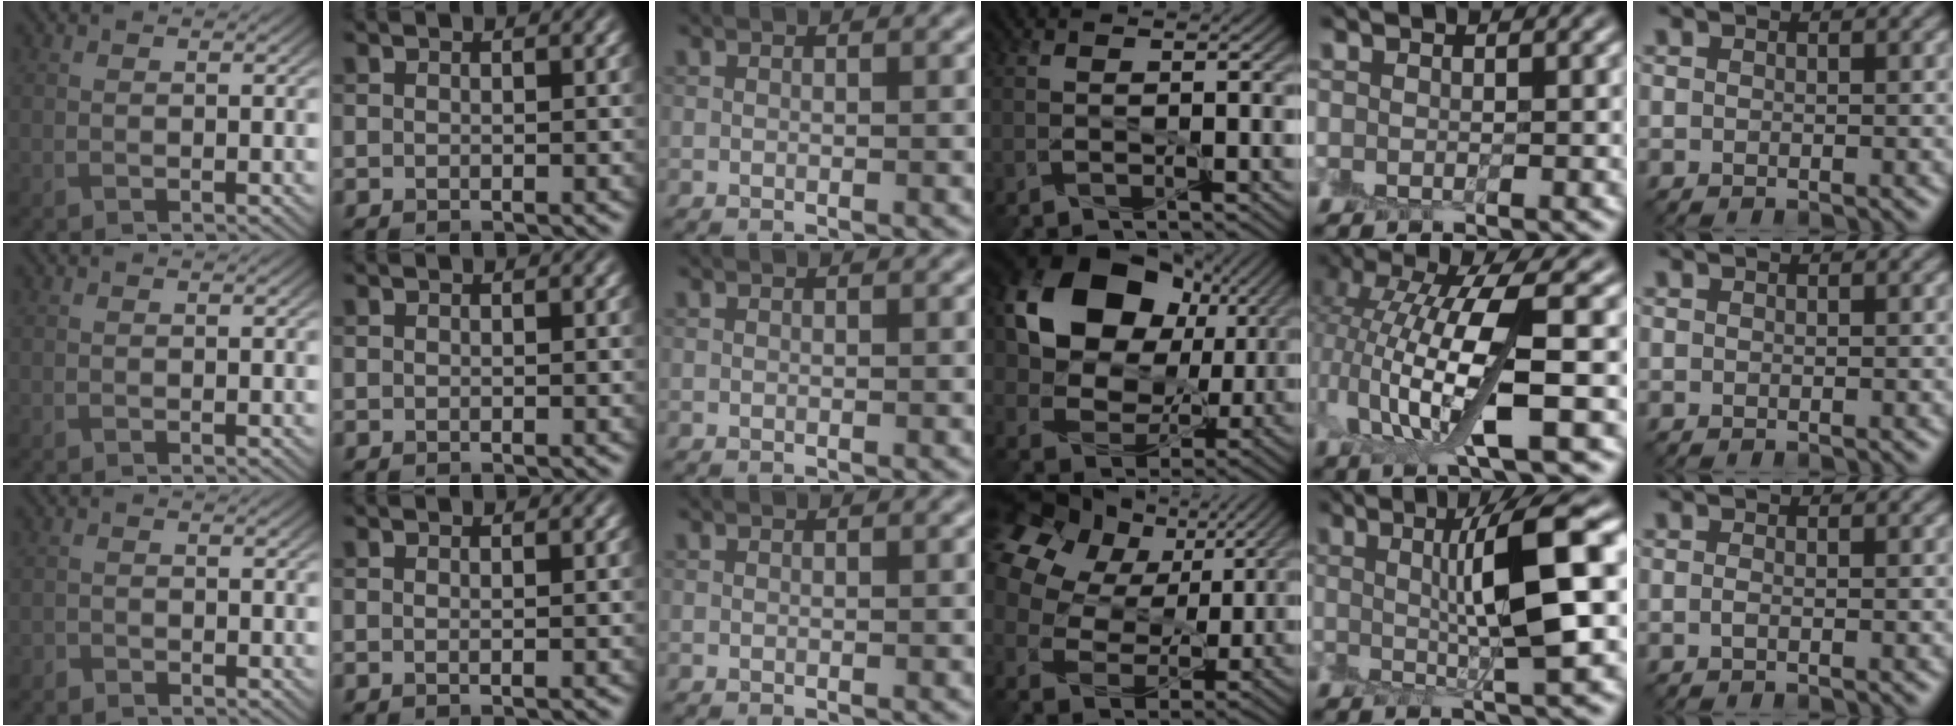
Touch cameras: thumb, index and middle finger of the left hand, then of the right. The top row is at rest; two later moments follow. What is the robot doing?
{"motion": "peel", "object": "envelope seal"}